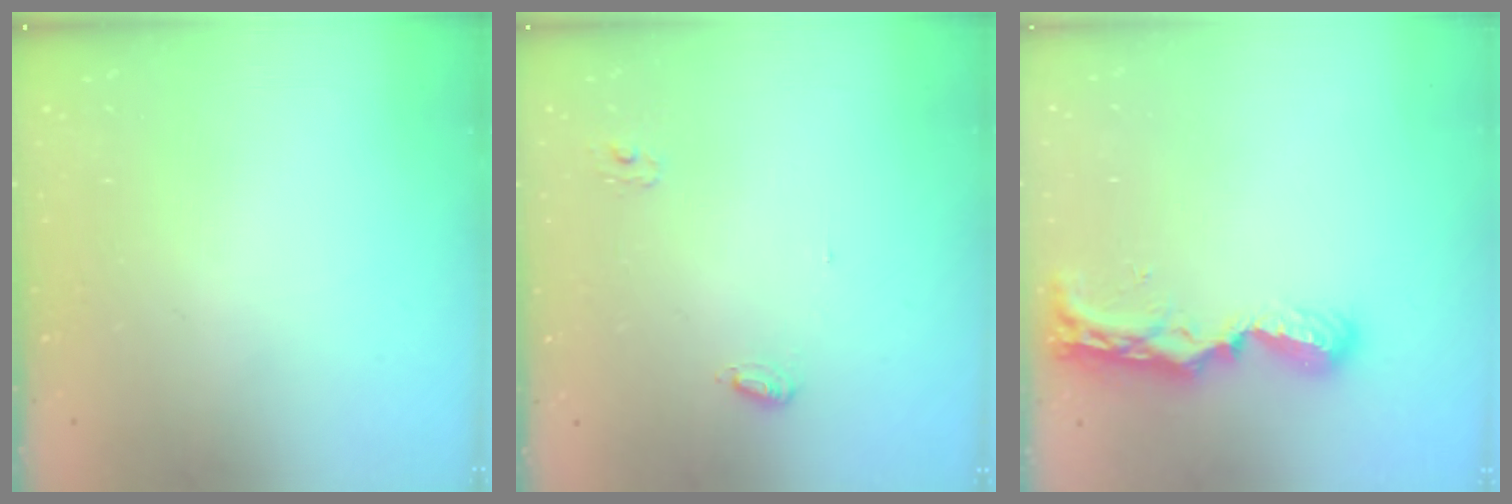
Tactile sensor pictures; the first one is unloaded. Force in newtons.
{"total": 4.2, "press": 4.2, "slide": 0.3}
{"total": 8.3, "press": 8.3, "slide": 0.6}